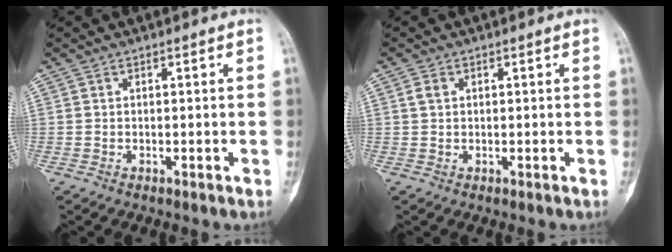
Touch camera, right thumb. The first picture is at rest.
{"total": 1.4, "force": [0.5, 1.1, 0.9], "torque": [-0.016, 0.003, 0.009]}